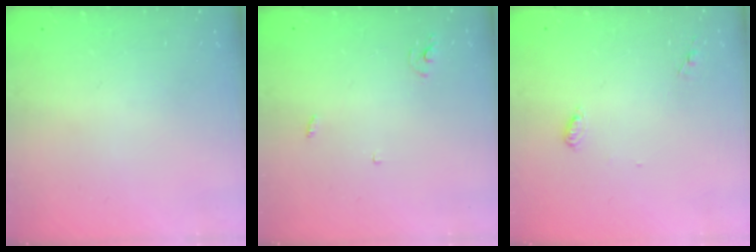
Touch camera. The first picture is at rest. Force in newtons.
{"total": 2.5, "press": 2.5, "slide": 0.1}
{"total": 4.6, "press": 4.6, "slide": 0.4}